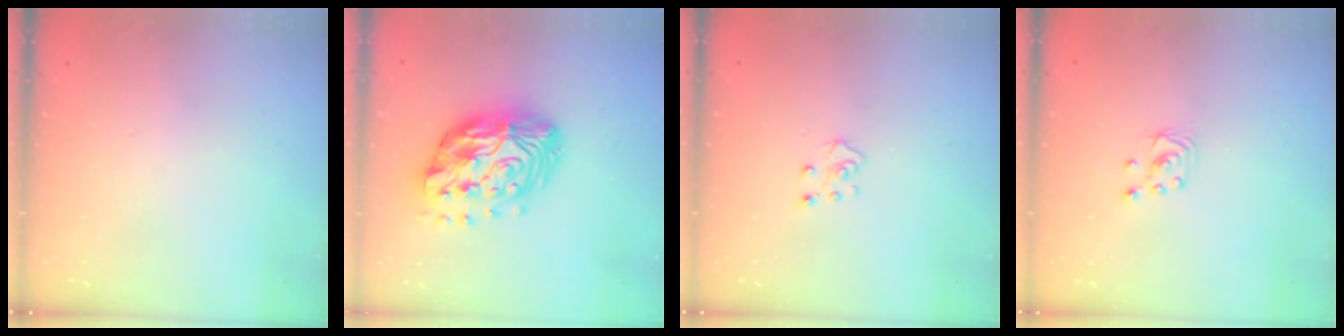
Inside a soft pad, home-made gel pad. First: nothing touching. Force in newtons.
{"total": 18.2, "press": 18.1, "slide": 1.3}
{"total": 5.1, "press": 5.1, "slide": 0.4}
{"total": 3.2, "press": 3.2, "slide": 0.2}